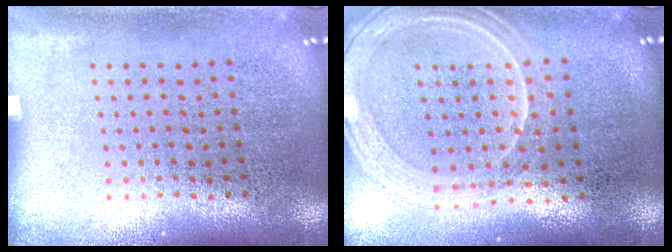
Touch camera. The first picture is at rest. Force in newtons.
{"total": 1.4, "press": 1.3, "slide": 0.2}